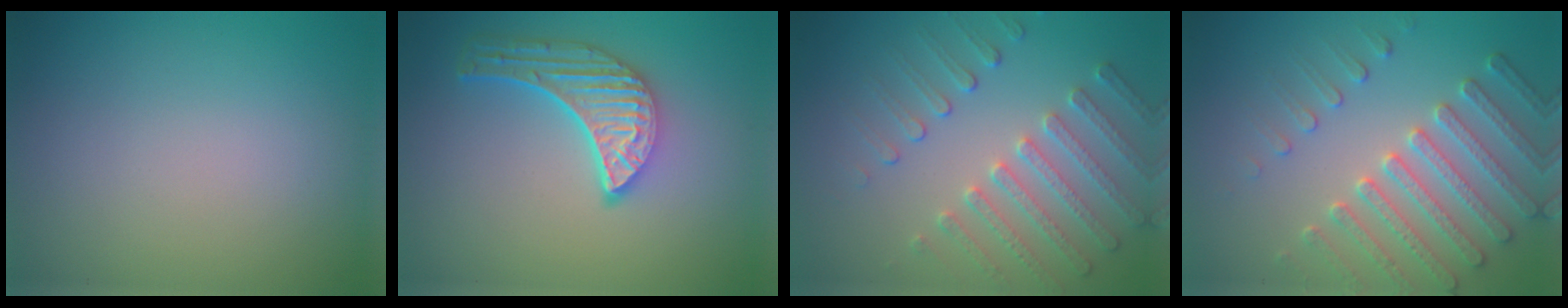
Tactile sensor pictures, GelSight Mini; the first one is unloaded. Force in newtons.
{"total": 5.1, "press": 3.8, "slide": 3.3}
{"total": 4.0, "press": 3.7, "slide": 1.6}
{"total": 4.7, "press": 4.4, "slide": 1.7}